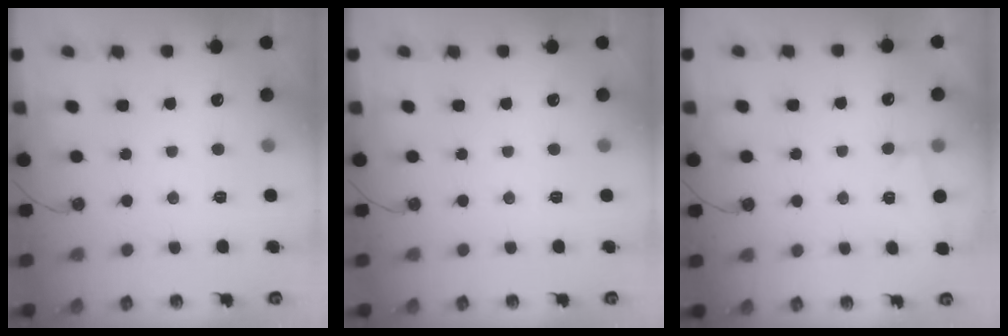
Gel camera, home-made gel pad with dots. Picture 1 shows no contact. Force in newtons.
{"total": 0.0}
{"total": 2.8, "press": 2.1, "slide": 1.8}